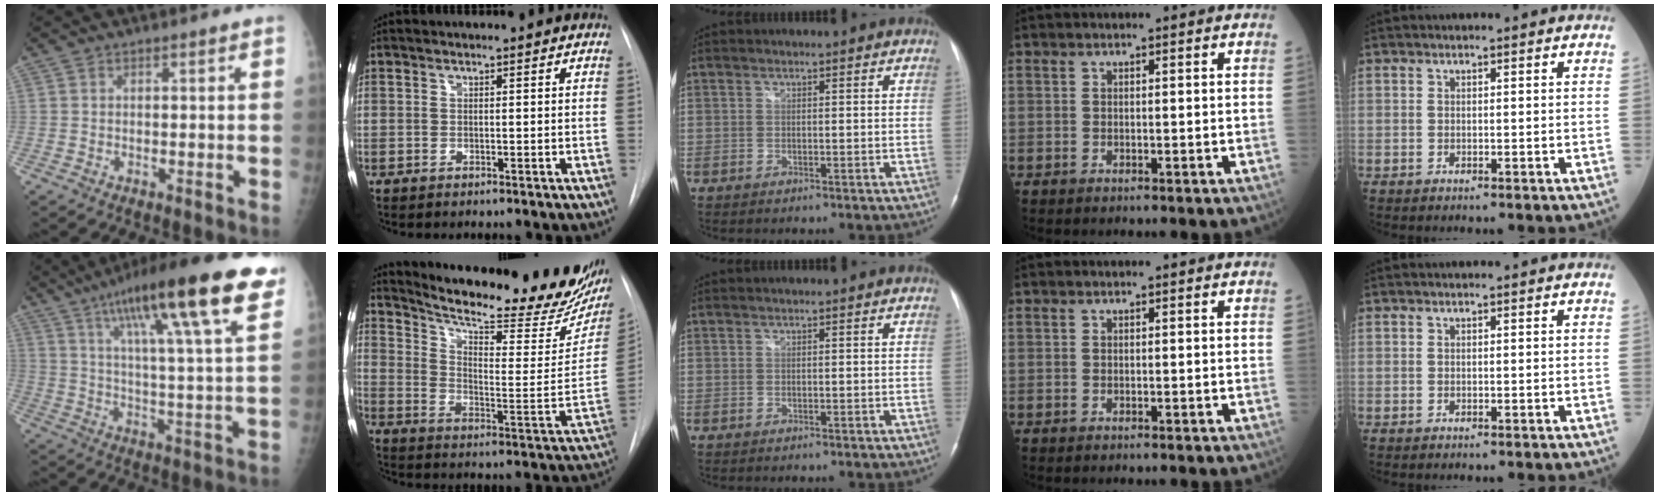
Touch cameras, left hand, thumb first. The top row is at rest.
{"thumb": {"total": 24.5, "force": [14.1, 3.8, 19.7], "torque": [-0.297, -0.026, 0.210]}, "index": {"total": 26.9, "force": [22.7, 5.6, 13.3], "torque": [-0.201, -0.061, 0.296]}}